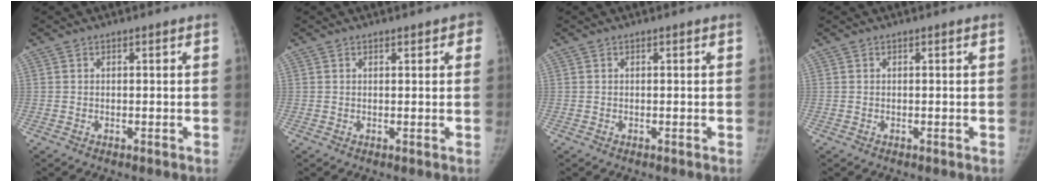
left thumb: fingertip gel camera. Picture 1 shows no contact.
{"total": 2.1, "force": [1.2, 1.1, 1.3], "torque": [0.002, -0.001, 0.012]}
{"total": 0.0}
{"total": 0.0}